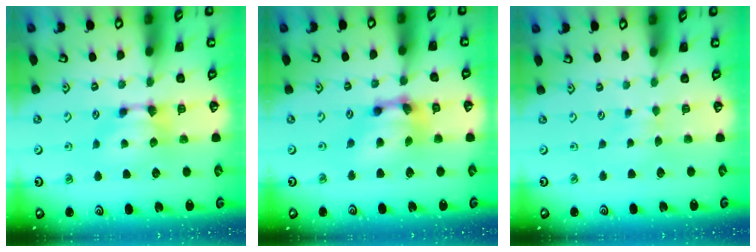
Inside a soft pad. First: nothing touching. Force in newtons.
{"total": 5.5, "press": 5.0, "slide": 2.3}
{"total": 2.6, "press": 2.6, "slide": 0.4}